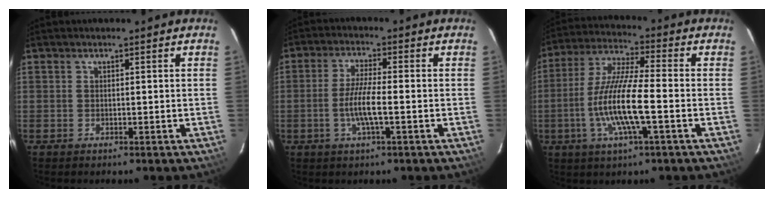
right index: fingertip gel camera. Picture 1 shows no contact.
{"total": 6.1, "force": [-1.7, 0.5, 5.8], "torque": [-0.117, -0.001, -0.035]}
{"total": 13.0, "force": [-3.6, 1.5, 12.4], "torque": [-0.253, -0.003, -0.071]}